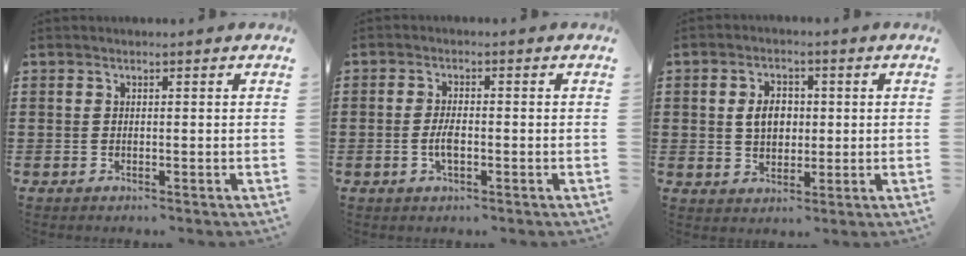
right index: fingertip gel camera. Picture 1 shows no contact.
{"total": 3.2, "force": [-0.9, 1.0, 2.9], "torque": [-0.068, -0.005, -0.020]}
{"total": 4.6, "force": [0.4, 3.3, 3.1], "torque": [-0.062, 0.011, 0.002]}